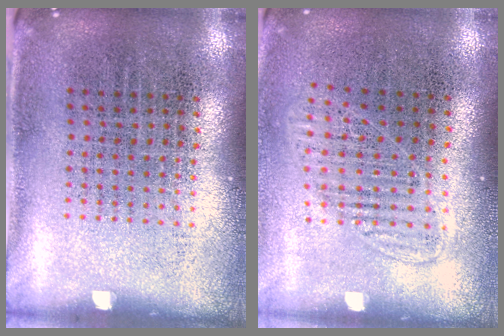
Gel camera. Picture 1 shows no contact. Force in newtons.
{"total": 1.3, "press": 1.1, "slide": 0.6}